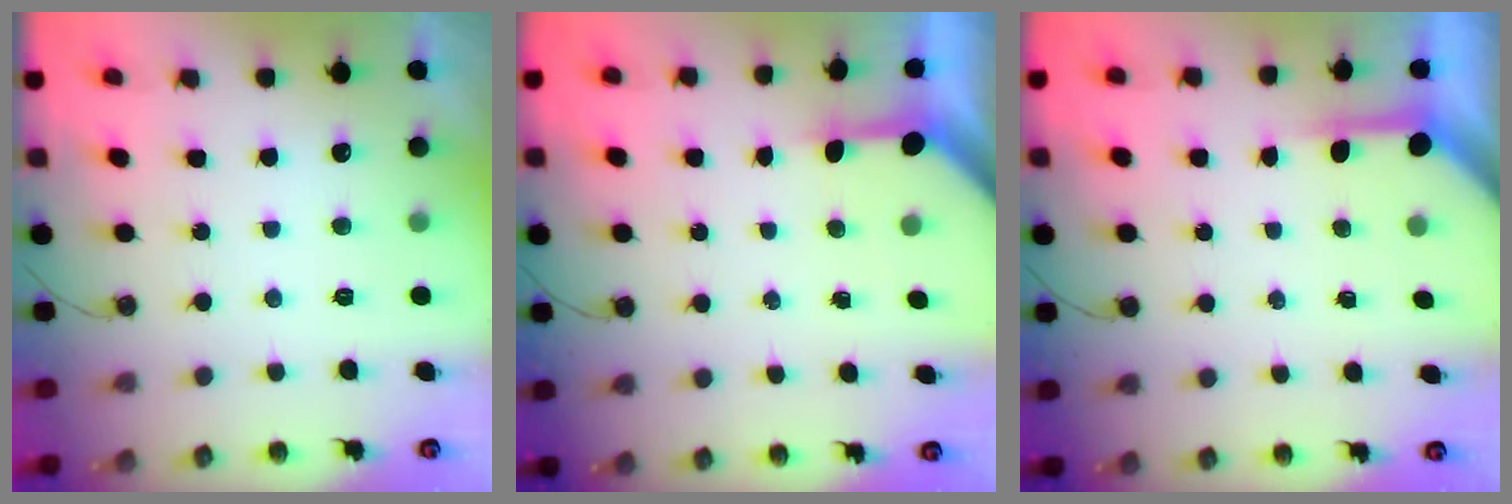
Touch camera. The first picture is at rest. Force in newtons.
{"total": 3.4, "press": 3.4, "slide": 0.4}
{"total": 3.9, "press": 3.9, "slide": 0.3}